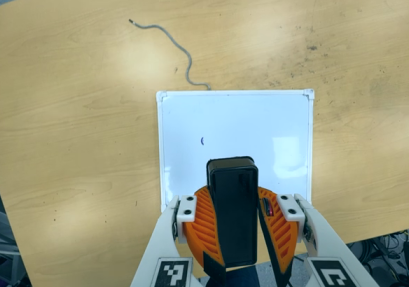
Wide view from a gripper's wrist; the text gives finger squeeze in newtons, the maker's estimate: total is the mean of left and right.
{"total": 10.9, "left": 10.8, "right": 10.9}